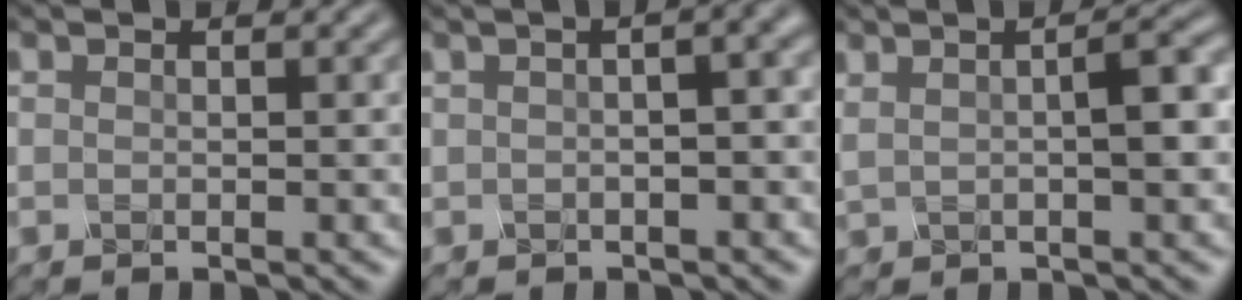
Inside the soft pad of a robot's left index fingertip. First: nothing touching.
{"total": 9.7, "force": [2.2, 5.1, 8.0], "torque": [-0.052, 0.049, -0.007]}
{"total": 4.0, "force": [0.6, 1.3, 3.8], "torque": [-0.054, 0.014, 0.006]}